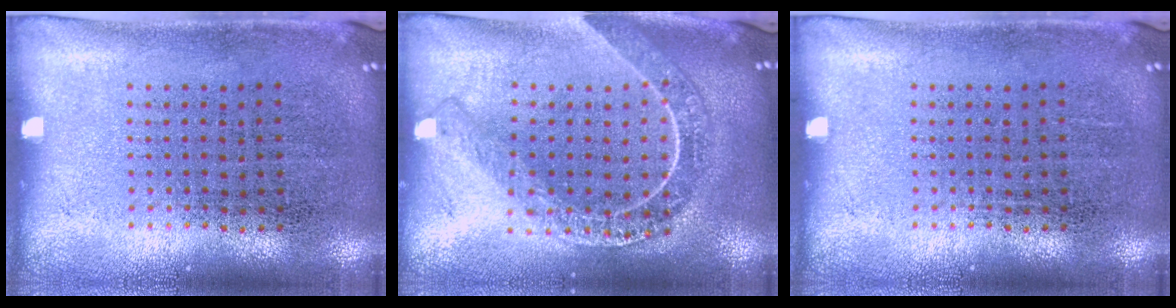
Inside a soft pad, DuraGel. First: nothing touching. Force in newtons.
{"total": 2.1, "press": 1.9, "slide": 1.0}
{"total": 0.0}